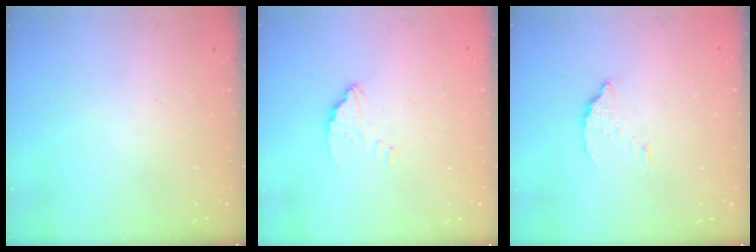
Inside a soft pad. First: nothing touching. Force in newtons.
{"total": 2.7, "press": 2.7, "slide": 0.1}
{"total": 2.9, "press": 2.9, "slide": 0.0}